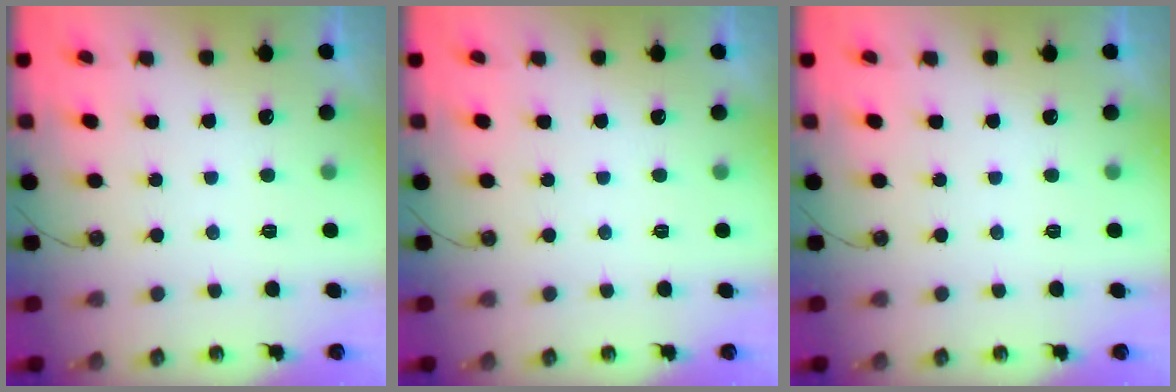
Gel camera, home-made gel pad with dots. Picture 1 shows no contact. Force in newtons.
{"total": 0.0}
{"total": 0.0}